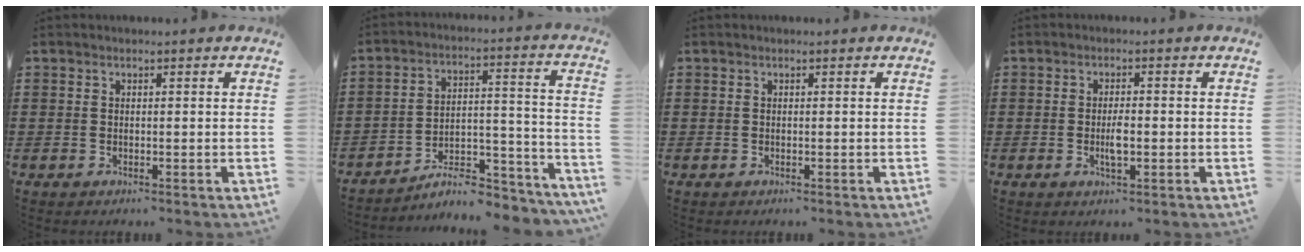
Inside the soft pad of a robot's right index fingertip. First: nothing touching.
{"total": 7.7, "force": [-6.7, 2.1, 3.2], "torque": [-0.040, 0.017, -0.124]}
{"total": 0.0}
{"total": 3.0, "force": [-0.6, 0.9, 2.8], "torque": [-0.057, -0.002, -0.013]}